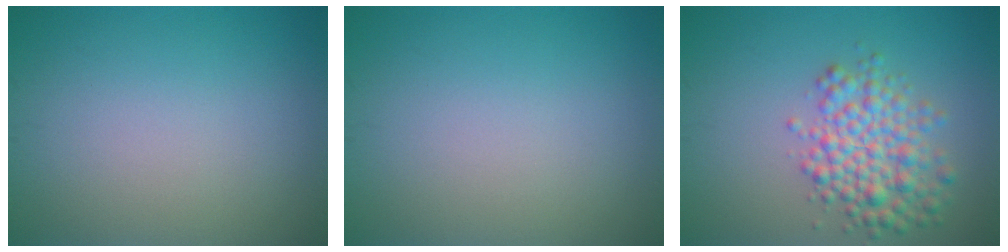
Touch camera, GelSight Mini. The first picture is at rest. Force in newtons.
{"total": 0.0}
{"total": 5.0, "press": 5.0, "slide": 0.1}